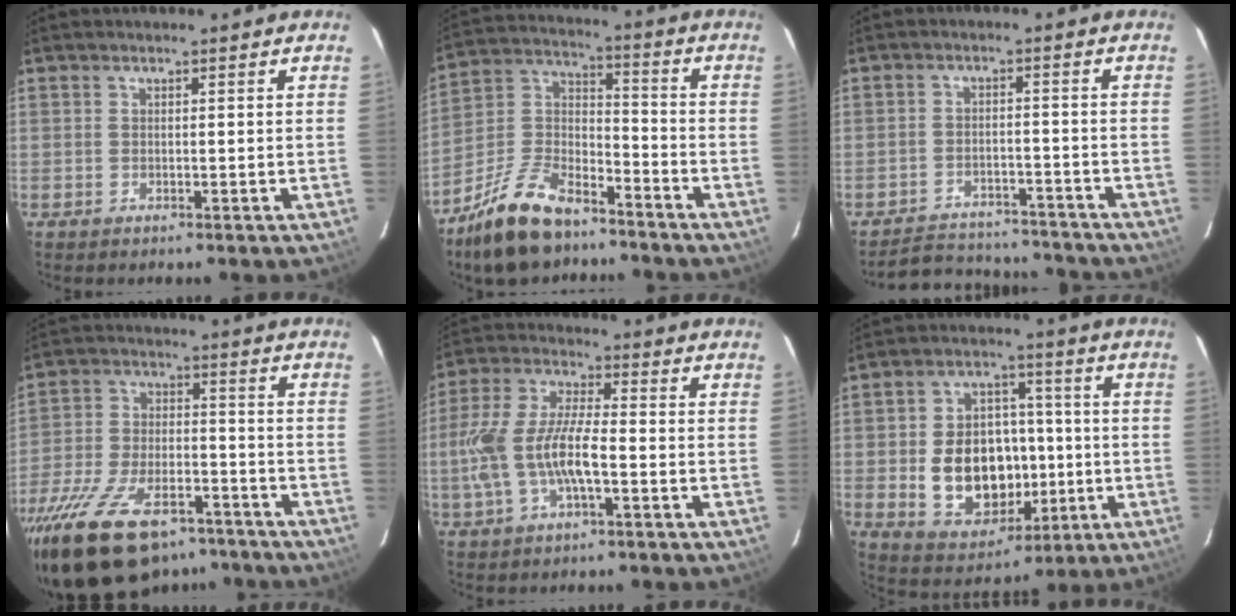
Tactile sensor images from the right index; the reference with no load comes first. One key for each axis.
{"total": 16.4, "fx": -11.3, "fy": 7.5, "fz": 9.1, "tx": -0.200, "ty": 0.014, "tz": -0.207}
{"total": 13.4, "fx": -12.2, "fy": 4.7, "fz": 3.2, "tx": -0.078, "ty": 0.024, "tz": -0.156}
{"total": 22.6, "fx": -16.4, "fy": 10.1, "fz": 11.8, "tx": -0.248, "ty": -0.020, "tz": -0.259}
{"total": 12.7, "fx": -3.0, "fy": 4.4, "fz": 11.5, "tx": -0.249, "ty": 0.002, "tz": -0.057}
{"total": 15.5, "fx": -2.0, "fy": 11.4, "fz": 10.3, "tx": -0.217, "ty": 0.019, "tz": -0.006}